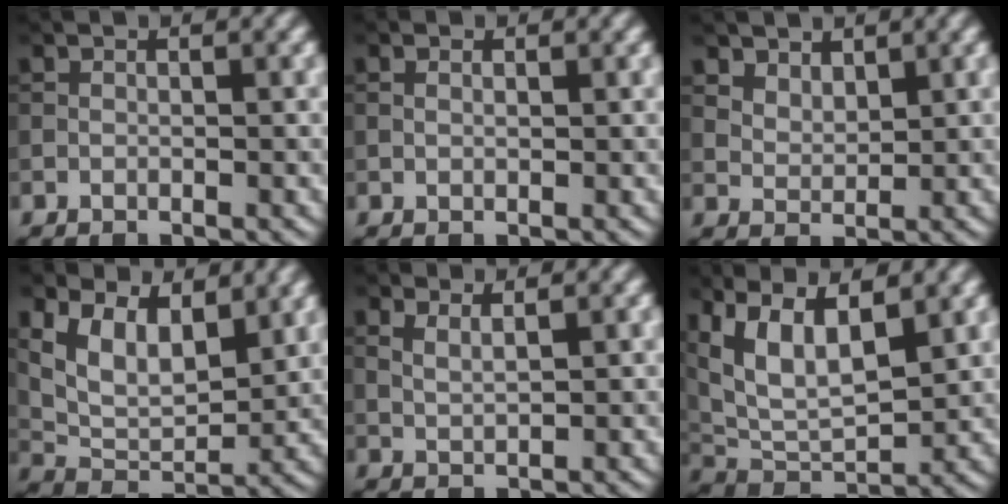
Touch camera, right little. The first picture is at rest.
{"total": 0.9, "force": [0.4, 0.5, 0.6], "torque": [-0.008, -0.004, 0.005]}
{"total": 3.1, "force": [2.3, 1.7, 1.2], "torque": [-0.032, -0.012, 0.056]}
{"total": 6.7, "force": [3.0, 4.0, 4.4], "torque": [-0.088, -0.015, 0.054]}
{"total": 1.8, "force": [1.3, 0.6, 1.1], "torque": [-0.024, -0.002, 0.024]}
{"total": 9.6, "force": [4.3, 4.6, 7.3], "torque": [-0.149, 0.008, 0.077]}